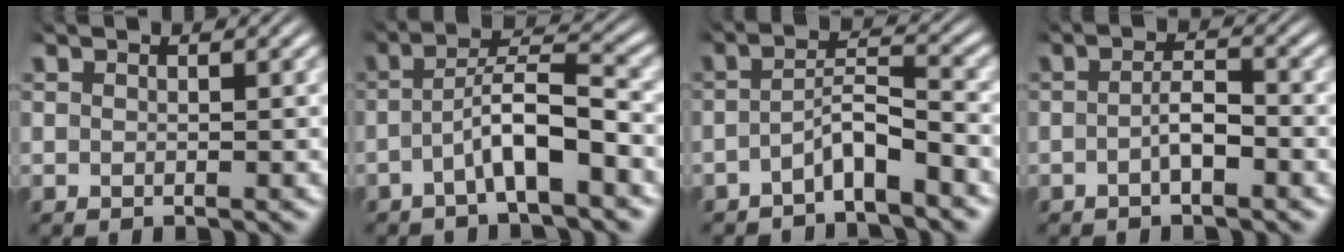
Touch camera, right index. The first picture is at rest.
{"total": 4.2, "force": [-1.9, 0.8, 3.6], "torque": [-0.063, 0.005, -0.035]}
{"total": 3.9, "force": [-3.0, 1.0, 2.3], "torque": [-0.043, -0.009, -0.048]}
{"total": 2.2, "force": [-1.3, 0.4, 1.8], "torque": [-0.028, -0.004, -0.022]}